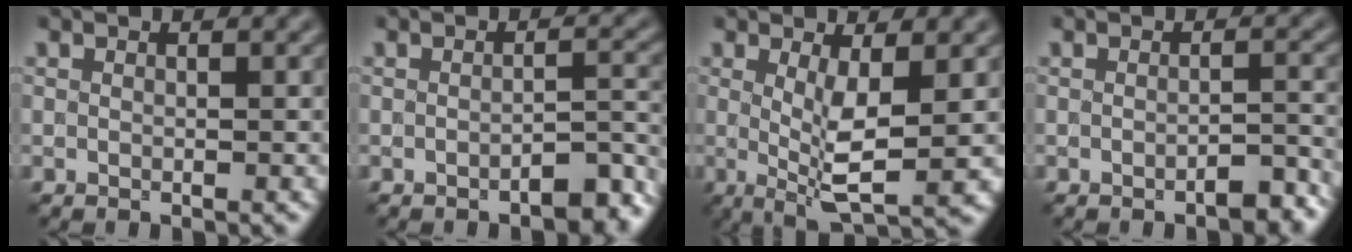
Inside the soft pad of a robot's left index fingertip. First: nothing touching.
{"total": 3.2, "force": [-2.3, 0.8, 2.0], "torque": [-0.027, 0.006, -0.033]}
{"total": 4.9, "force": [0.4, 1.2, 4.7], "torque": [-0.084, -0.010, 0.009]}
{"total": 2.3, "force": [-1.6, 0.6, 1.5], "torque": [-0.017, 0.006, -0.024]}